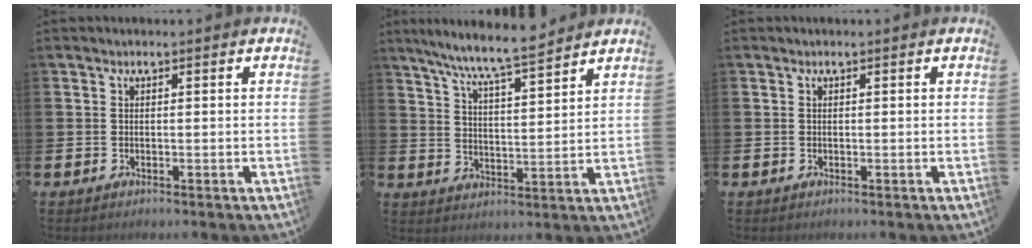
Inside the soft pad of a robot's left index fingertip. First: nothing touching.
{"total": 8.0, "force": [7.5, 0.0, 2.8], "torque": [-0.083, -0.041, 0.134]}
{"total": 0.0}